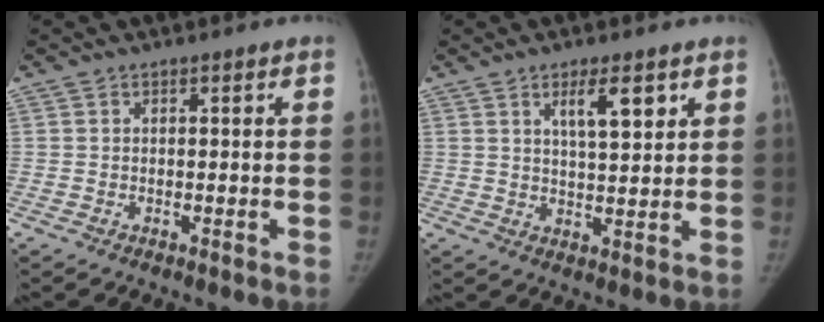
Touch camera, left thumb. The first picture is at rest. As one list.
[{"total": 6.4, "force": [3.3, 1.8, 5.1], "torque": [-0.072, -0.023, 0.055]}]